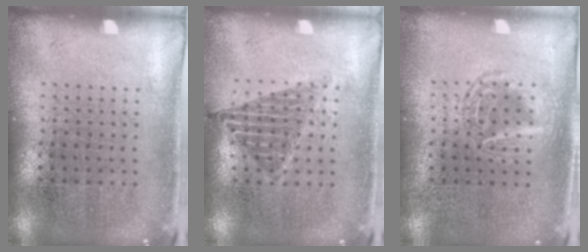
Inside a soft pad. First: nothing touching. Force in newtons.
{"total": 0.9, "press": 0.8, "slide": 0.4}
{"total": 2.4, "press": 2.4, "slide": 0.2}